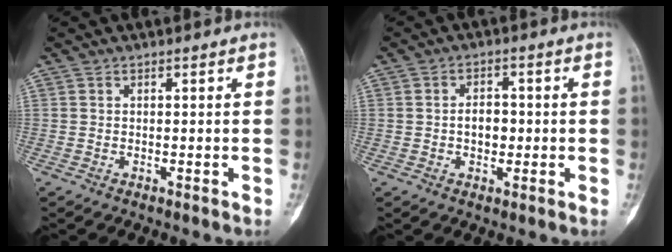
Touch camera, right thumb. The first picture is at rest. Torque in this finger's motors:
{"motor_torque": [0.30, 0.62, 0.29, -0.57, 0.11]}